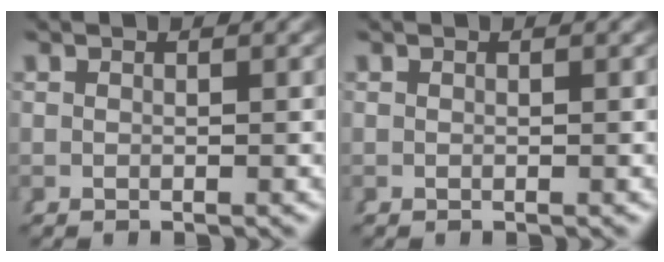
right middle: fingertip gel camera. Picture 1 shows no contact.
{"total": 0.0}